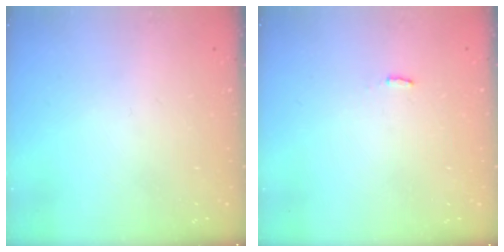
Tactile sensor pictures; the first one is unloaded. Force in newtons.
{"total": 2.3, "press": 2.3, "slide": 0.4}